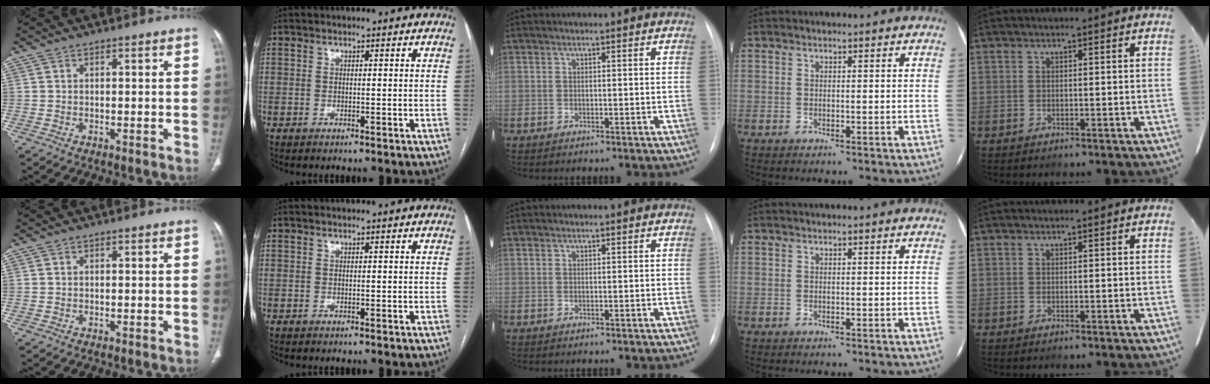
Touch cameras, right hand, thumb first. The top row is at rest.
{}